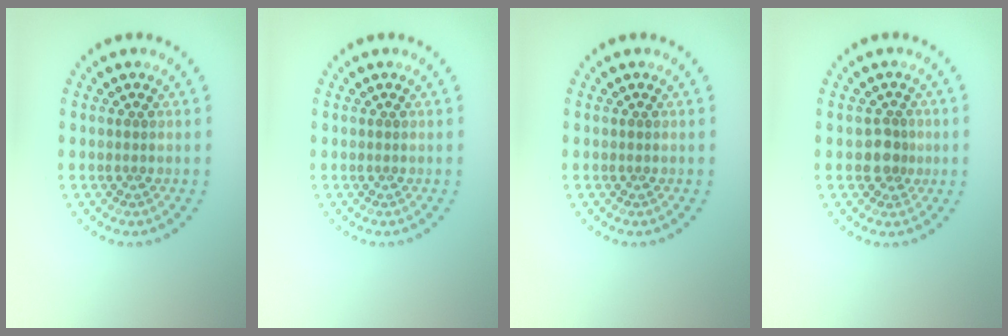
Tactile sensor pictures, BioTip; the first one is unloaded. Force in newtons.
{"total": 0.0}
{"total": 0.0}
{"total": 2.1, "press": 1.7, "slide": 1.2}